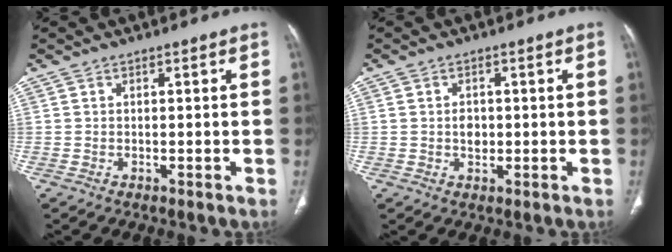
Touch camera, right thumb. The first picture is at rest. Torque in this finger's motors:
{"motor_torque": [2.67, 0.57, 0.57, -0.85, -0.01]}